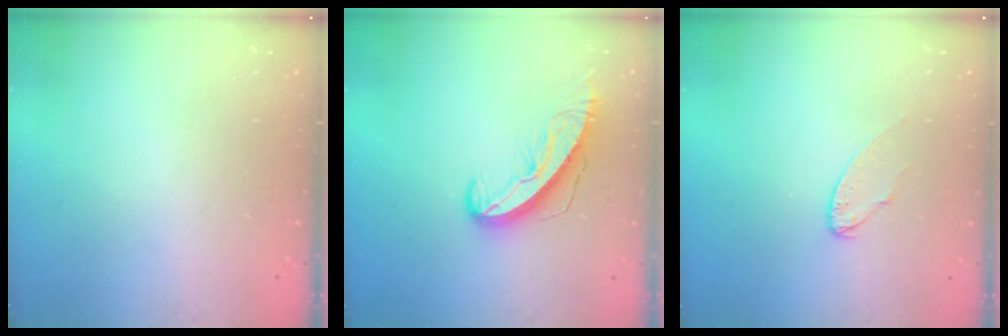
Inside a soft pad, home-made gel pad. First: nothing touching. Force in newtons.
{"total": 8.7, "press": 8.7, "slide": 0.5}
{"total": 6.3, "press": 6.3, "slide": 0.4}